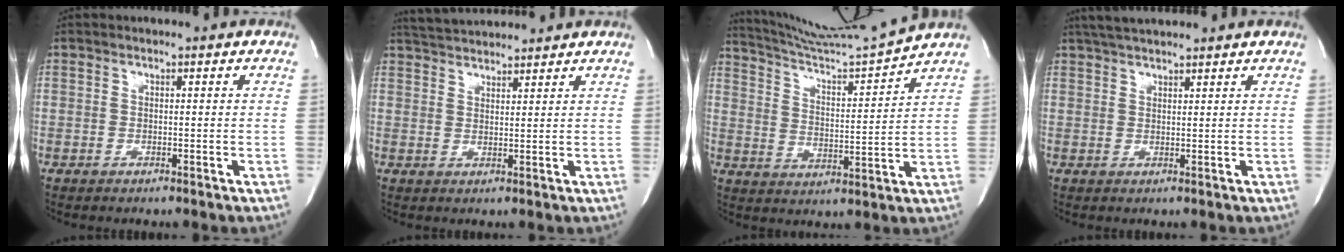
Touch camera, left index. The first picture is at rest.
{"total": 6.7, "force": [6.6, 0.3, 1.5], "torque": [-0.036, 0.031, 0.109]}
{"total": 13.2, "force": [12.5, -3.1, 2.6], "torque": [-0.054, -0.046, 0.210]}
{"total": 6.1, "force": [5.5, 0.5, 2.6], "torque": [-0.048, 0.034, 0.094]}